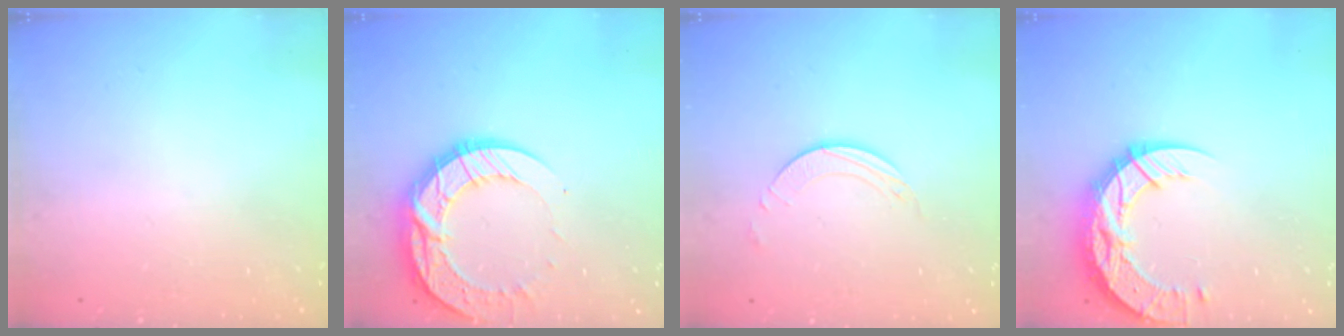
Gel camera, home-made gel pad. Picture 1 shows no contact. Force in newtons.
{"total": 15.4, "press": 15.4, "slide": 1.2}
{"total": 2.0, "press": 1.9, "slide": 0.3}
{"total": 14.5, "press": 14.5, "slide": 1.3}